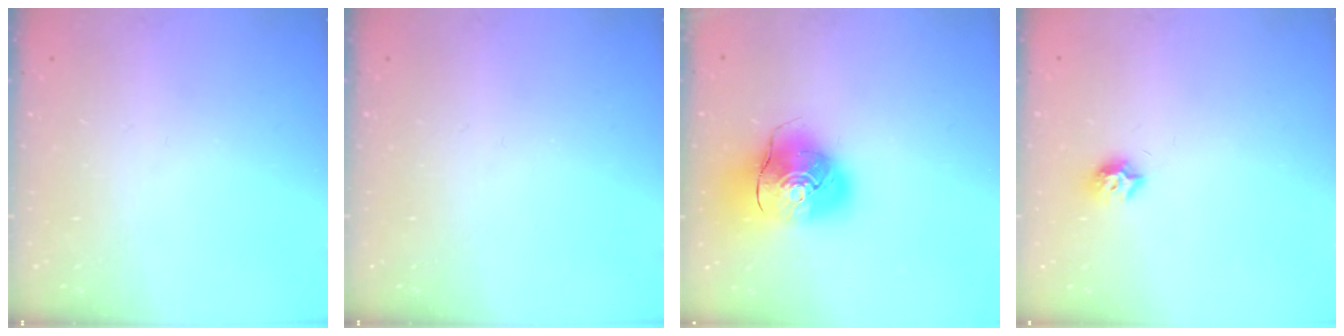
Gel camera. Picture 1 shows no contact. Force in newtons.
{"total": 0.0}
{"total": 13.0, "press": 12.8, "slide": 2.4}
{"total": 6.9, "press": 6.9, "slide": 0.3}